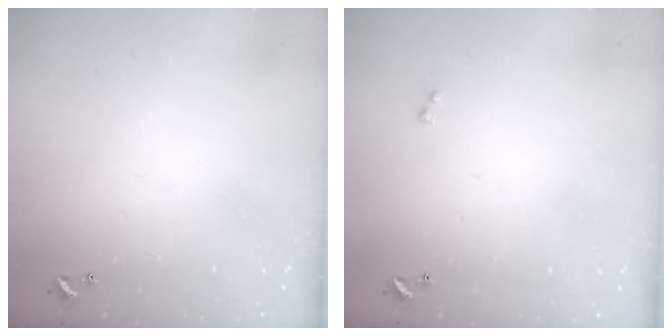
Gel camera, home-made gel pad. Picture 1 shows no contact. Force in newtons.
{"total": 0.5, "press": 0.3, "slide": 0.4}